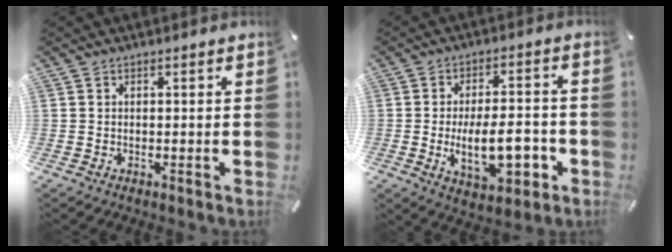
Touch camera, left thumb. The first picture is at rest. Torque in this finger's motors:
{"motor_torque": [0.64, 1.93, 0.70, -0.32, 0.16]}